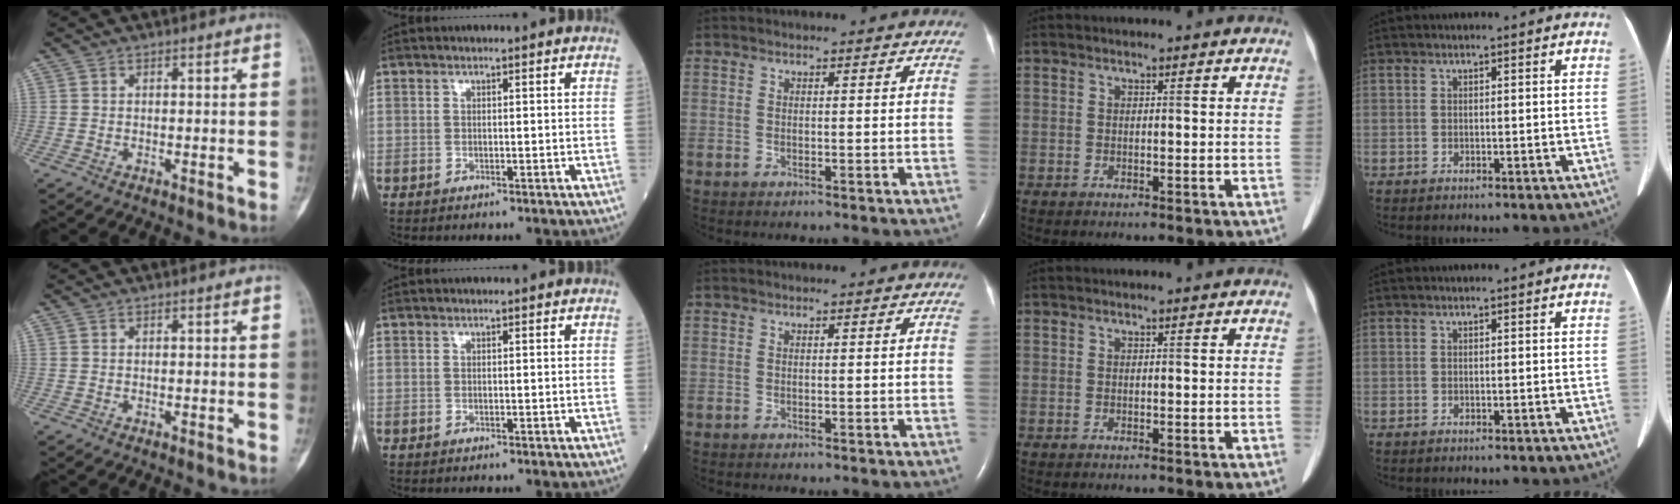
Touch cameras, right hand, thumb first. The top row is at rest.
{}